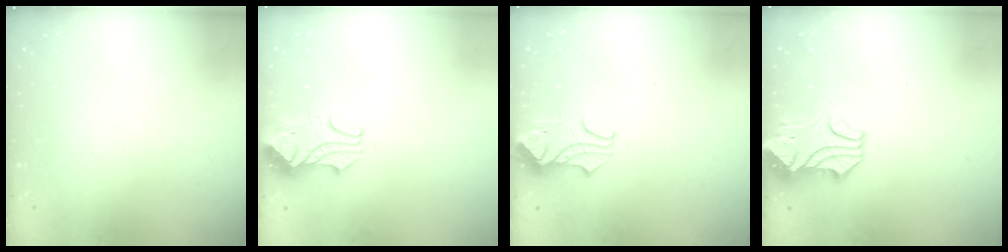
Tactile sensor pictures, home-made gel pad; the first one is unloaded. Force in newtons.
{"total": 2.1, "press": 1.9, "slide": 0.9}
{"total": 1.5, "press": 1.5, "slide": 0.5}
{"total": 2.1, "press": 1.9, "slide": 1.0}